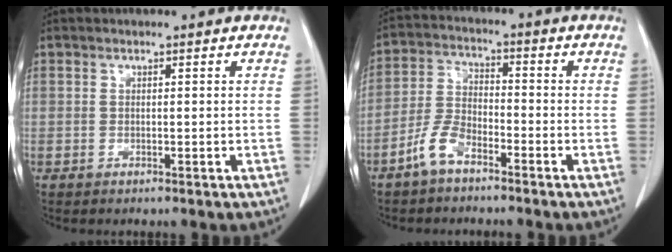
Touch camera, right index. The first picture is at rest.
{"total": 6.0, "force": [-4.2, 2.5, 3.5], "torque": [-0.084, 0.006, -0.086]}